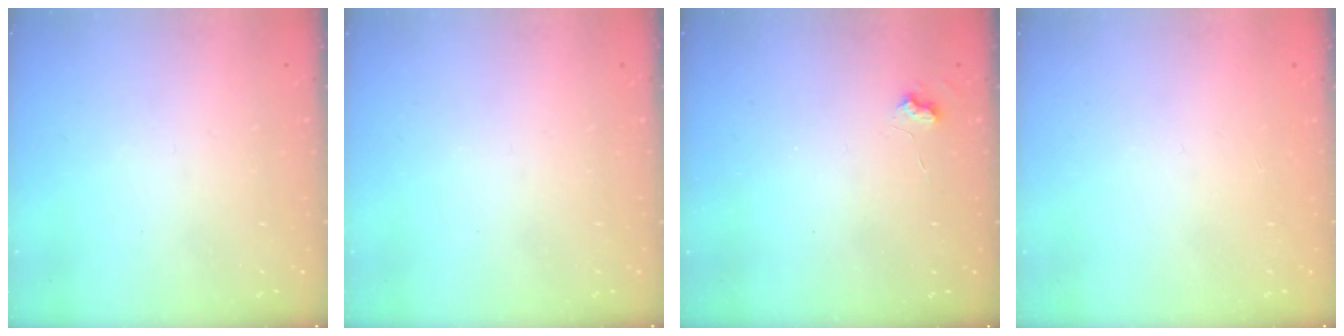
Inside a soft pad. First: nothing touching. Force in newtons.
{"total": 0.0}
{"total": 3.3, "press": 3.3, "slide": 0.5}
{"total": 1.1, "press": 1.0, "slide": 0.1}